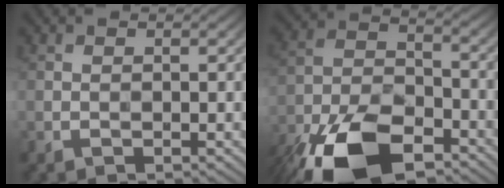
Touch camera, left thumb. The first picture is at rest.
{"total": 15.2, "force": [-10.2, 6.9, 8.9], "torque": [-0.200, -0.026, -0.192]}